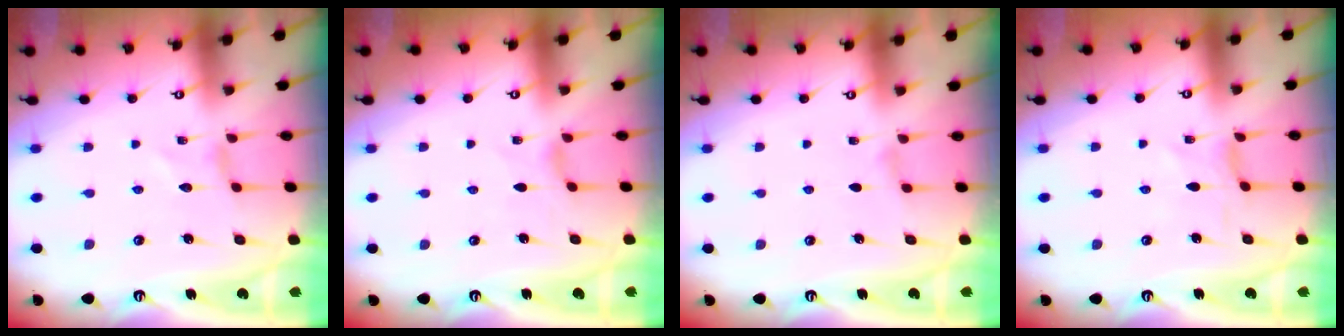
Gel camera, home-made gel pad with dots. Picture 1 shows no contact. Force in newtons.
{"total": 1.3, "press": 1.2, "slide": 0.4}
{"total": 3.2, "press": 3.2, "slide": 0.5}
{"total": 0.0}